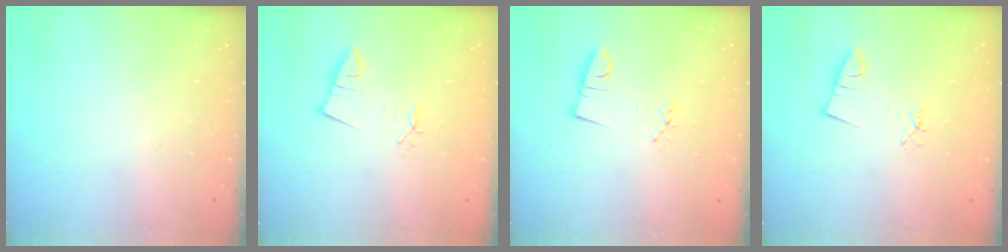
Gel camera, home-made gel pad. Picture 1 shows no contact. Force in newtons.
{"total": 1.4, "press": 1.4, "slide": 0.1}
{"total": 2.9, "press": 1.5, "slide": 2.5}
{"total": 1.0, "press": 1.0, "slide": 0.0}